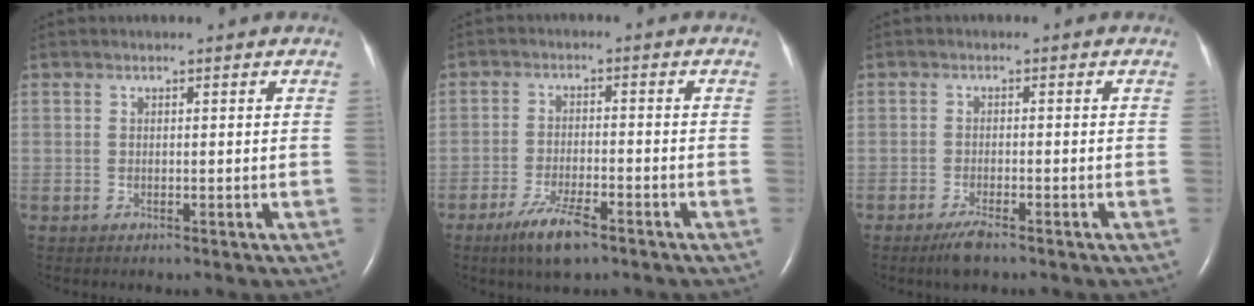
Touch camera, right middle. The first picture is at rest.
{"total": 6.4, "force": [-4.3, 1.2, 4.6], "torque": [-0.100, -0.010, -0.074]}
{"total": 2.9, "force": [-2.1, 0.4, 1.9], "torque": [-0.049, -0.007, -0.040]}